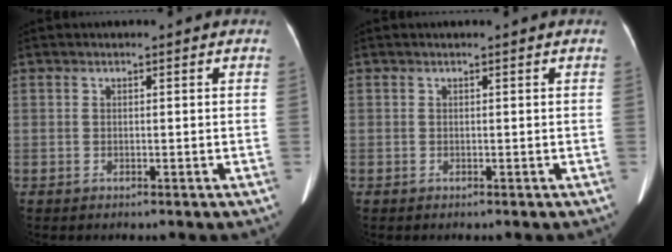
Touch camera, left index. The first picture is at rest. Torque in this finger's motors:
{"motor_torque": [-0.78, 0.48, -0.95, -0.13]}